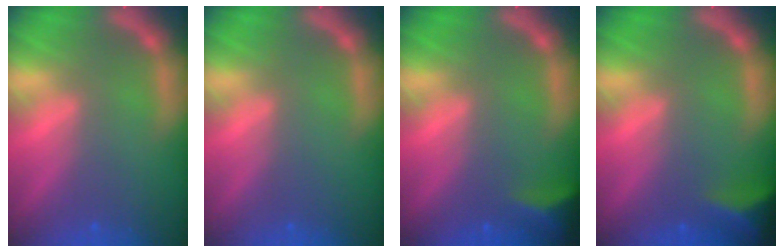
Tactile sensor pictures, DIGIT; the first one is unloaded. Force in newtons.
{"total": 0.0}
{"total": 4.0}
{"total": 5.0}